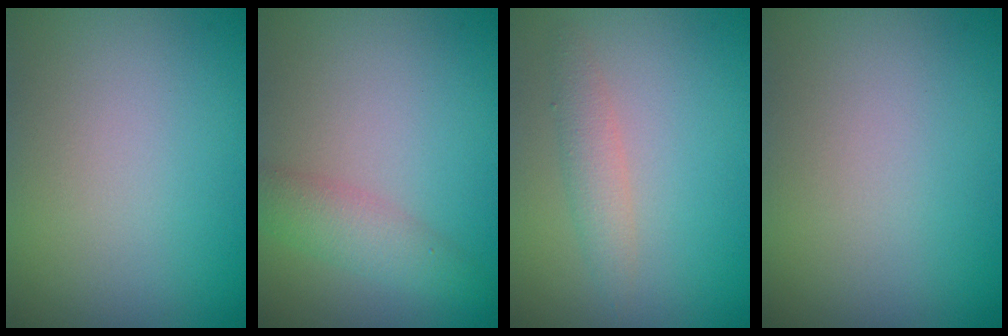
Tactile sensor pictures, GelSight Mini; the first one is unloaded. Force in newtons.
{"total": 2.6, "press": 2.6, "slide": 0.0}
{"total": 1.9, "press": 1.9, "slide": 0.1}
{"total": 0.0}